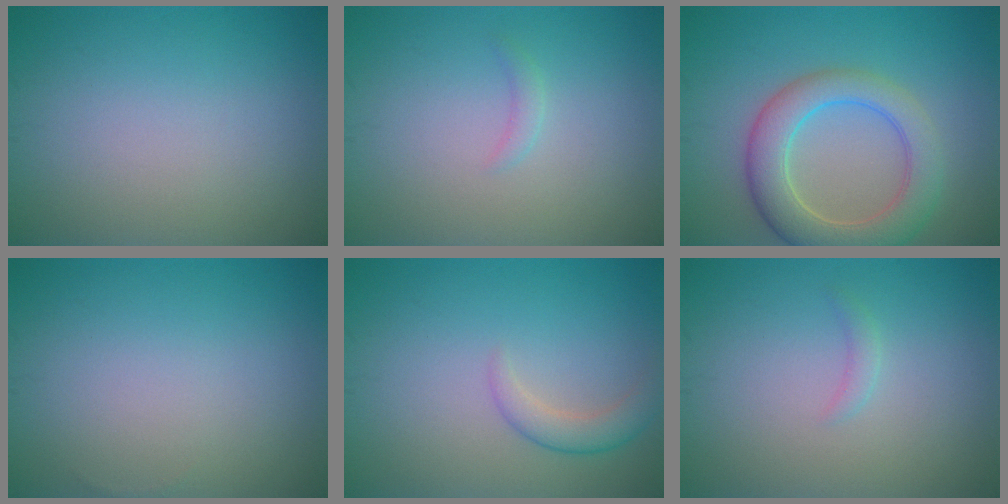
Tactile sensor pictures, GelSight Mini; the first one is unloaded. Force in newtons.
{"total": 0.8, "press": 0.8, "slide": 0.1}
{"total": 6.3, "press": 6.3, "slide": 0.5}
{"total": 0.0}
{"total": 2.3, "press": 2.3, "slide": 0.1}
{"total": 0.8, "press": 0.8, "slide": 0.1}